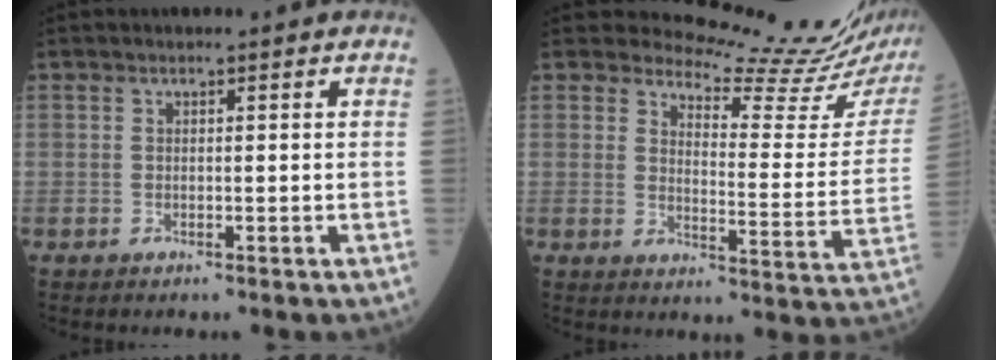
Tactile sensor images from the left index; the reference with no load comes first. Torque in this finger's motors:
{"motor_torque": [0.94, -1.20, 0.28, 0.01]}